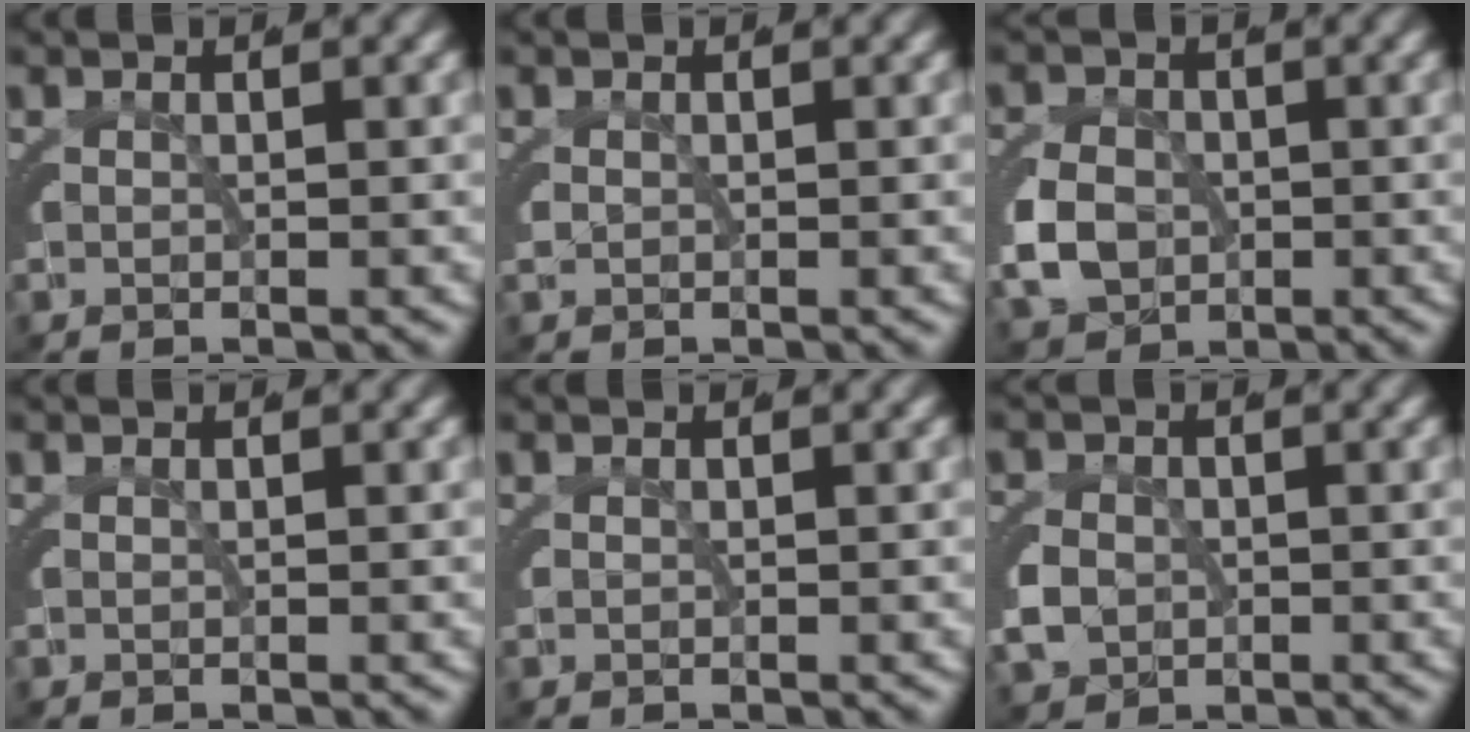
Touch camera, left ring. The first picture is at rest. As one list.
[{"total": 0.0}, {"total": 3.7, "force": [-1.0, 2.9, 2.0], "torque": [-0.044, -0.012, -0.011]}, {"total": 0.0}, {"total": 0.0}, {"total": 2.4, "force": [-0.7, 2.0, 1.1], "torque": [-0.032, -0.010, -0.009]}]